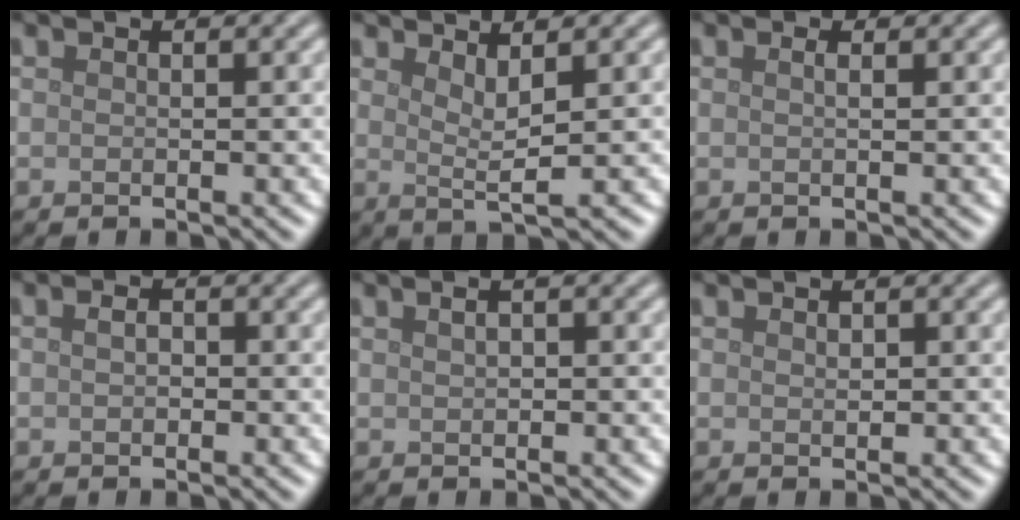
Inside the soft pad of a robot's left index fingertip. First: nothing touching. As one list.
[{"total": 2.4, "force": [1.0, 0.4, 2.2], "torque": [-0.039, -0.008, 0.021]}, {"total": 1.0, "force": [0.4, 0.4, 0.8], "torque": [-0.007, -0.002, -0.001]}, {"total": 2.1, "force": [0.5, 1.5, 1.4], "torque": [-0.013, 0.008, -0.008]}, {"total": 0.9, "force": [0.4, 0.4, 0.8], "torque": [-0.015, 0.001, 0.010]}, {"total": 0.7, "force": [0.2, 0.4, 0.6], "torque": [-0.009, 0.001, 0.004]}]